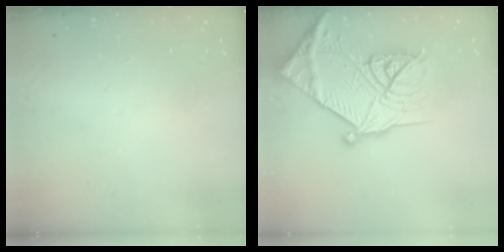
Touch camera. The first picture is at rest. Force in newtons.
{"total": 30.3, "press": 30.1, "slide": 3.2}